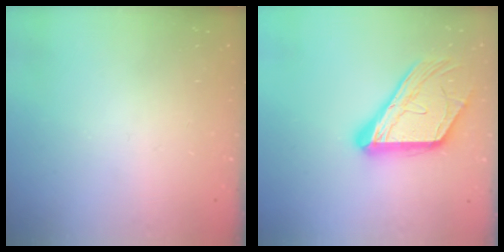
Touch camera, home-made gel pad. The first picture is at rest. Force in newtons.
{"total": 17.1, "press": 17.0, "slide": 1.6}